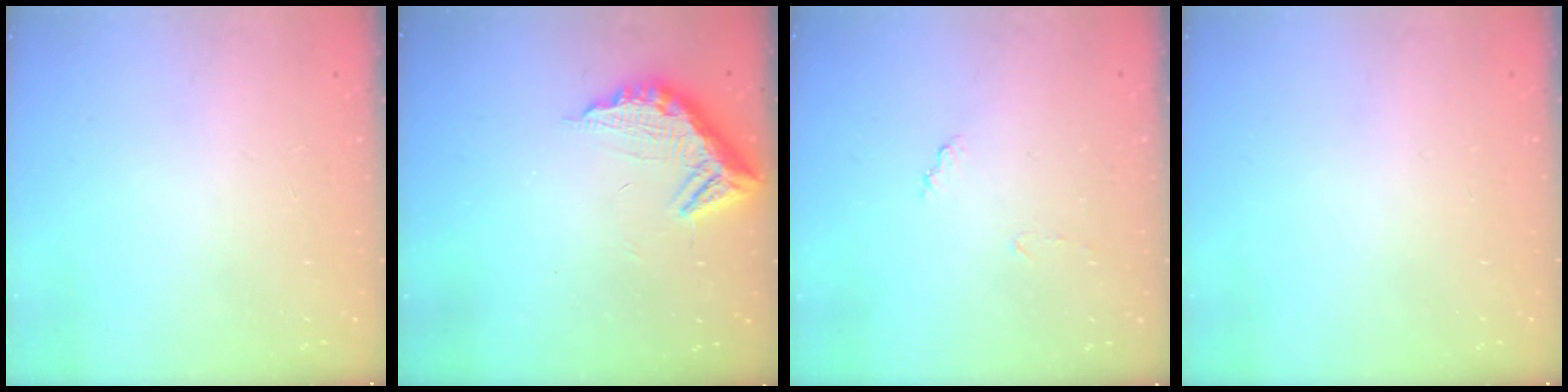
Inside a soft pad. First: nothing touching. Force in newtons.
{"total": 11.5, "press": 11.4, "slide": 0.8}
{"total": 6.9, "press": 6.9, "slide": 0.5}
{"total": 0.0}